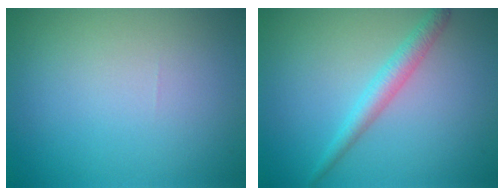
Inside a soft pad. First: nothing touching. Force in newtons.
{"total": 2.4, "press": 2.4, "slide": 0.1}